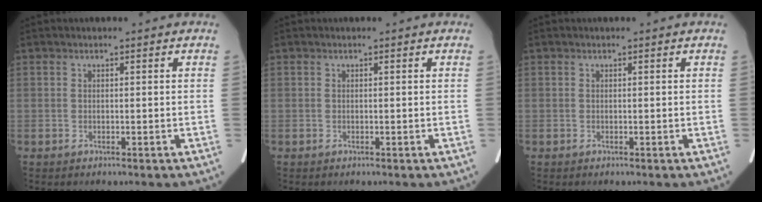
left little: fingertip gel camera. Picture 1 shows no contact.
{"total": 0.0}
{"total": 0.0}